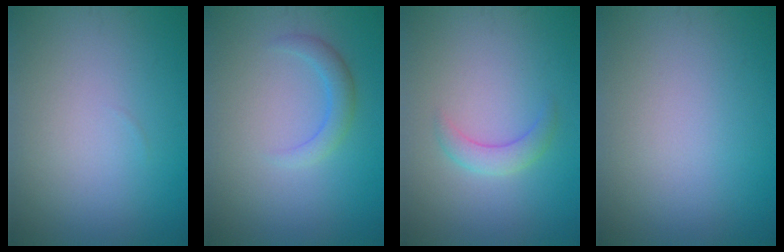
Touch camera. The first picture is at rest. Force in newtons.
{"total": 2.0, "press": 2.0, "slide": 0.1}
{"total": 2.0, "press": 2.0, "slide": 0.0}
{"total": 0.0}